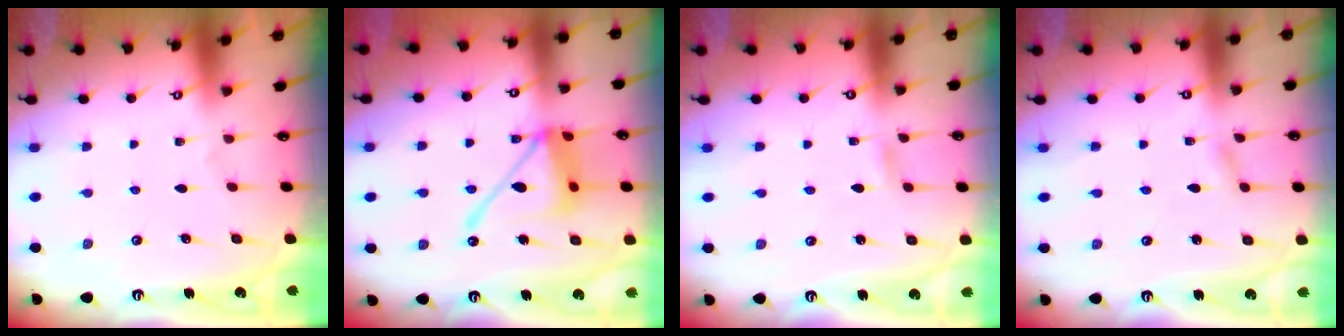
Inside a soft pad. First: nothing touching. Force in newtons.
{"total": 14.4, "press": 14.3, "slide": 1.3}
{"total": 1.8, "press": 1.8, "slide": 0.2}
{"total": 2.3, "press": 2.3, "slide": 0.1}